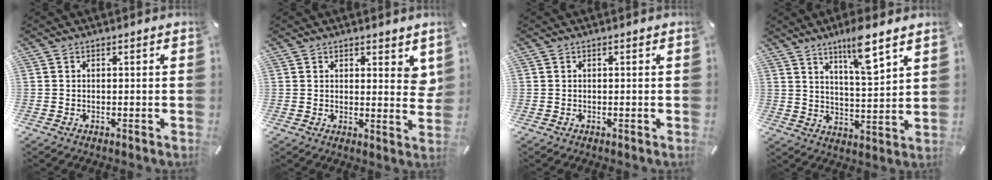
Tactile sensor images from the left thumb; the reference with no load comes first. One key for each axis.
{"total": 4.3, "fx": 2.8, "fy": 2.4, "fz": 2.2, "tx": -0.008, "ty": -0.019, "tz": 0.045}
{"total": 0.0}
{"total": 9.9, "fx": 7.3, "fy": 1.5, "fz": 6.6, "tx": -0.107, "ty": -0.045, "tz": 0.121}